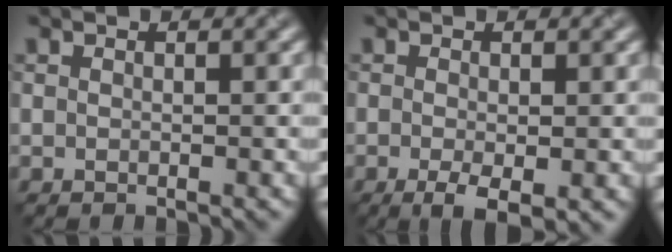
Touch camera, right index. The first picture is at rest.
{"total": 2.9, "force": [-1.0, 0.8, 2.6], "torque": [-0.047, -0.011, -0.016]}